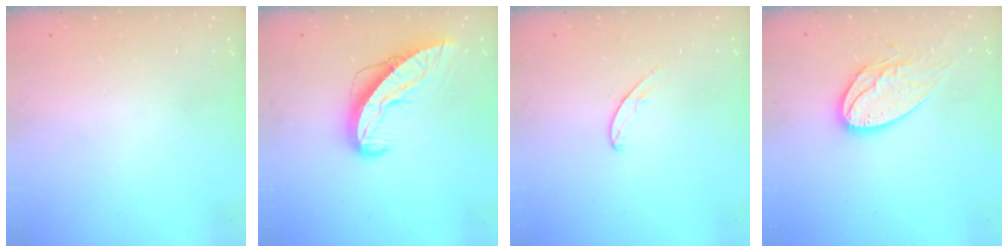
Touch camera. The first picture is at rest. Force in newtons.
{"total": 9.1, "press": 9.1, "slide": 0.8}
{"total": 5.0, "press": 4.9, "slide": 0.4}
{"total": 14.7, "press": 14.6, "slide": 1.2}